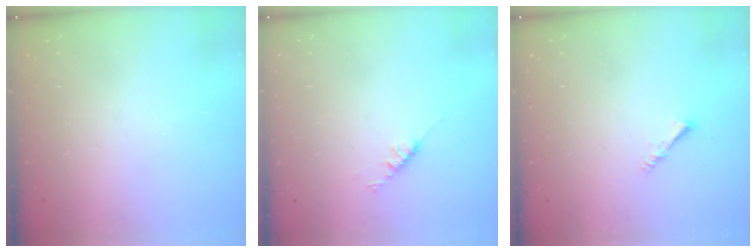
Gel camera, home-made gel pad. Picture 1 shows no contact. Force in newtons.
{"total": 3.5, "press": 3.4, "slide": 0.6}
{"total": 1.4, "press": 1.4, "slide": 0.3}